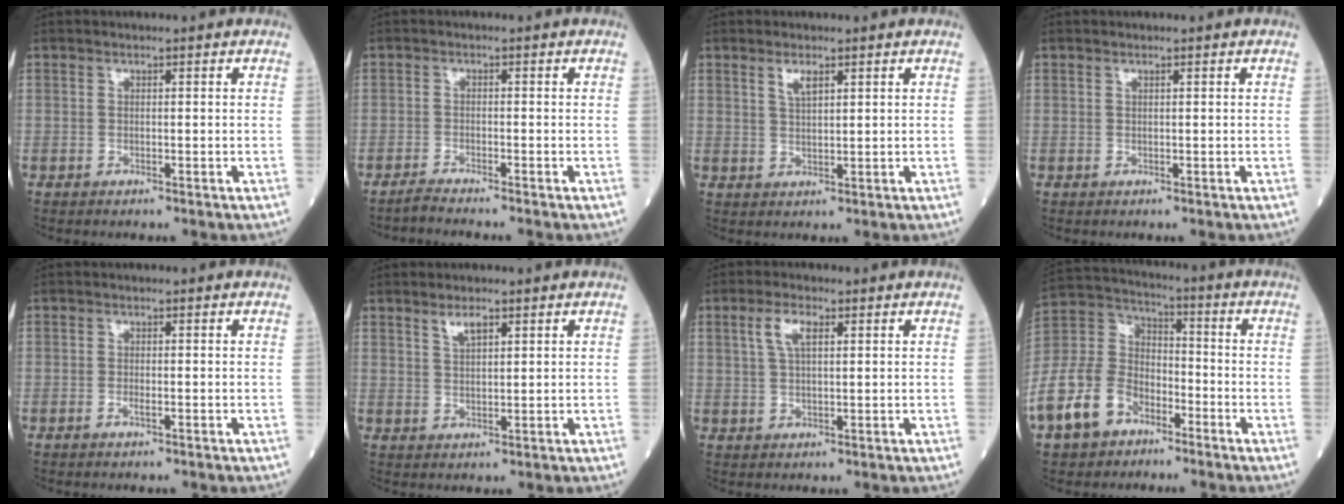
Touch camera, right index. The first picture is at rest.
{"total": 2.1, "force": [-2.0, -0.4, 0.5], "torque": [-0.012, -0.002, -0.036]}
{"total": 2.4, "force": [1.5, 0.6, 1.7], "torque": [-0.038, 0.001, 0.034]}
{"total": 0.0}
{"total": 0.8, "force": [-0.5, 0.2, 0.6], "torque": [-0.015, 0.001, -0.009]}
{"total": 2.6, "force": [1.7, 0.7, 1.8], "torque": [-0.037, 0.003, 0.035]}
{"total": 3.9, "force": [1.7, 1.4, 3.3], "torque": [-0.074, 0.011, 0.037]}
{"total": 13.5, "force": [-7.9, 8.6, 6.8], "torque": [-0.174, 0.006, -0.156]}